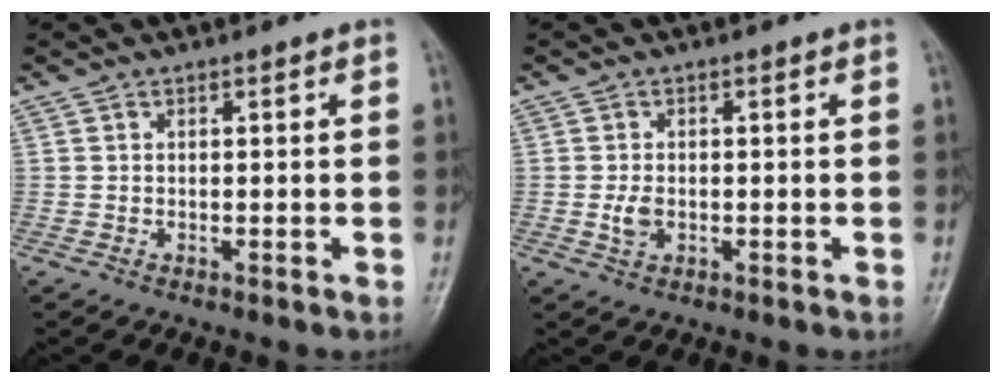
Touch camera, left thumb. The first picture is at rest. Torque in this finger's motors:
{"motor_torque": [0.10, 0.26, 0.35, 0.02, 0.00]}